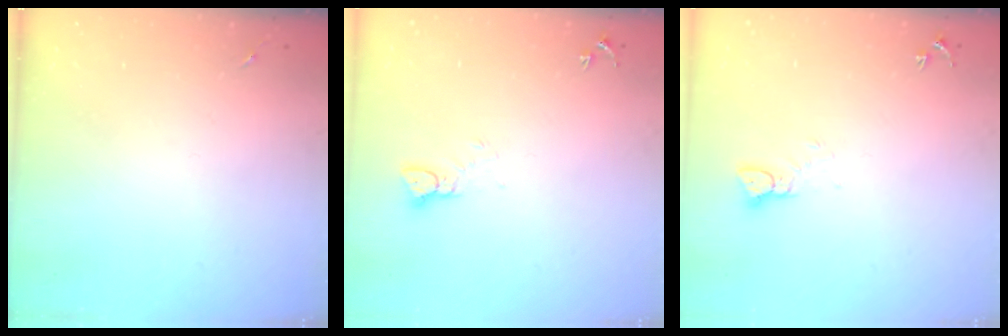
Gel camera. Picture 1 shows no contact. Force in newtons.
{"total": 2.6, "press": 2.6, "slide": 0.1}
{"total": 2.6, "press": 2.6, "slide": 0.1}